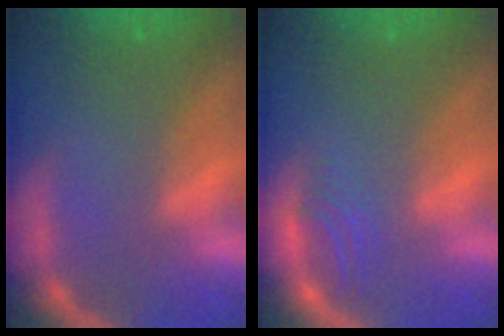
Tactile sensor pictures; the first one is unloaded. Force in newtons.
{"total": 2.0}